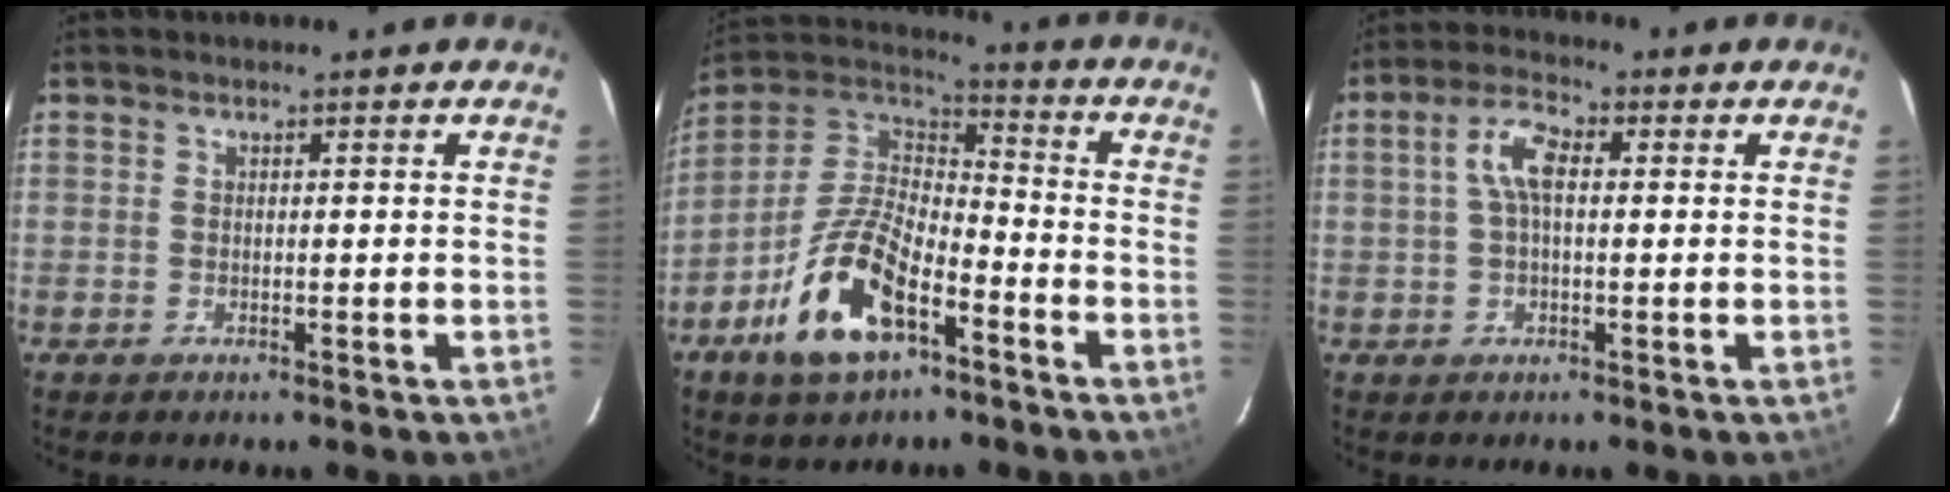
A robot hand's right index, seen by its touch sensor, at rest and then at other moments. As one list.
[{"total": 16.5, "force": [-8.2, 7.5, 12.1], "torque": [-0.251, -0.002, -0.153]}, {"total": 5.7, "force": [0.6, 2.6, 5.1], "torque": [-0.104, 0.016, 0.011]}]